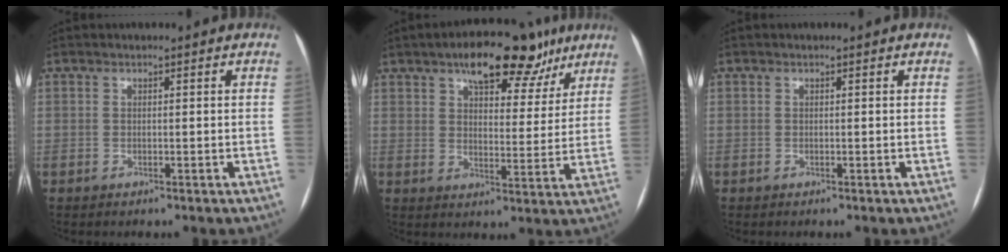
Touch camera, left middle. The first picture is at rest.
{"total": 13.0, "force": [8.7, 5.8, 7.8], "torque": [-0.088, 0.018, 0.120]}
{"total": 0.0}